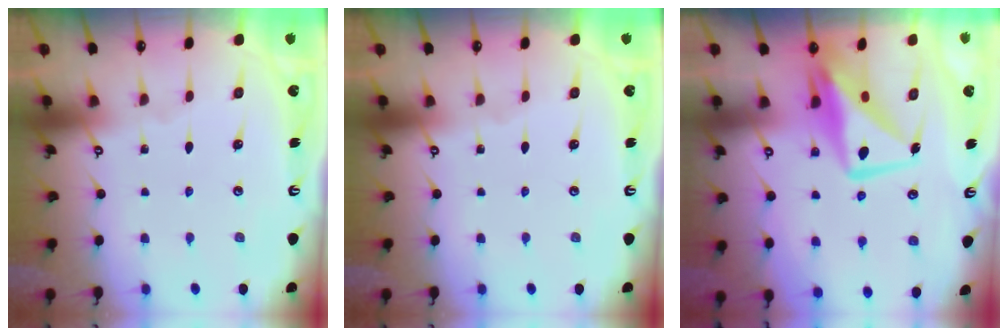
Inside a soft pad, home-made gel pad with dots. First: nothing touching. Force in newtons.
{"total": 0.0}
{"total": 11.3, "press": 11.2, "slide": 0.8}